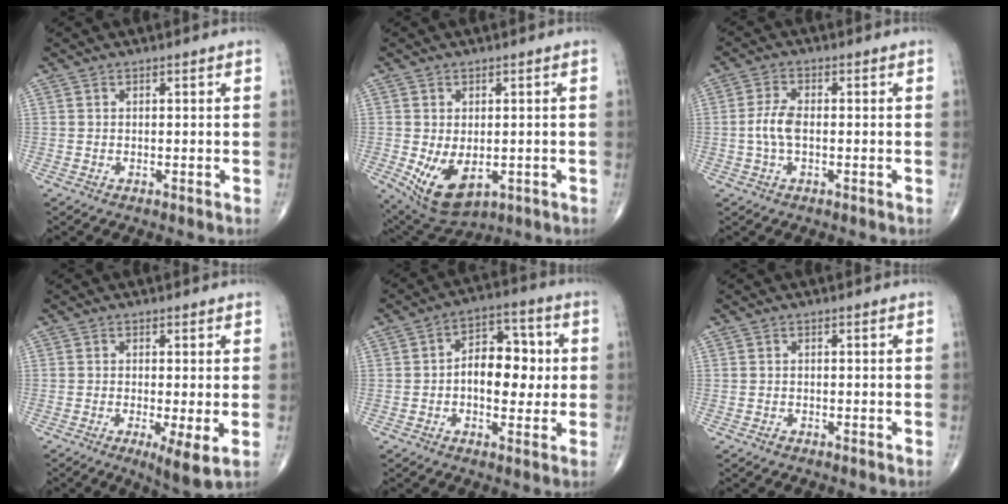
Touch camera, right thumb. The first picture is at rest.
{"total": 9.5, "force": [-2.0, 5.6, 7.4], "torque": [-0.120, -0.015, -0.016]}
{"total": 4.6, "force": [-0.5, 2.2, 4.0], "torque": [-0.094, 0.010, -0.013]}
{"total": 5.5, "force": [-1.2, 1.0, 5.3], "torque": [-0.095, -0.020, -0.025]}
{"total": 11.1, "force": [0.1, 6.9, 8.7], "torque": [-0.092, 0.023, -0.003]}
{"total": 0.6, "force": [-0.4, 0.3, 0.2], "torque": [-0.002, 0.000, -0.011]}